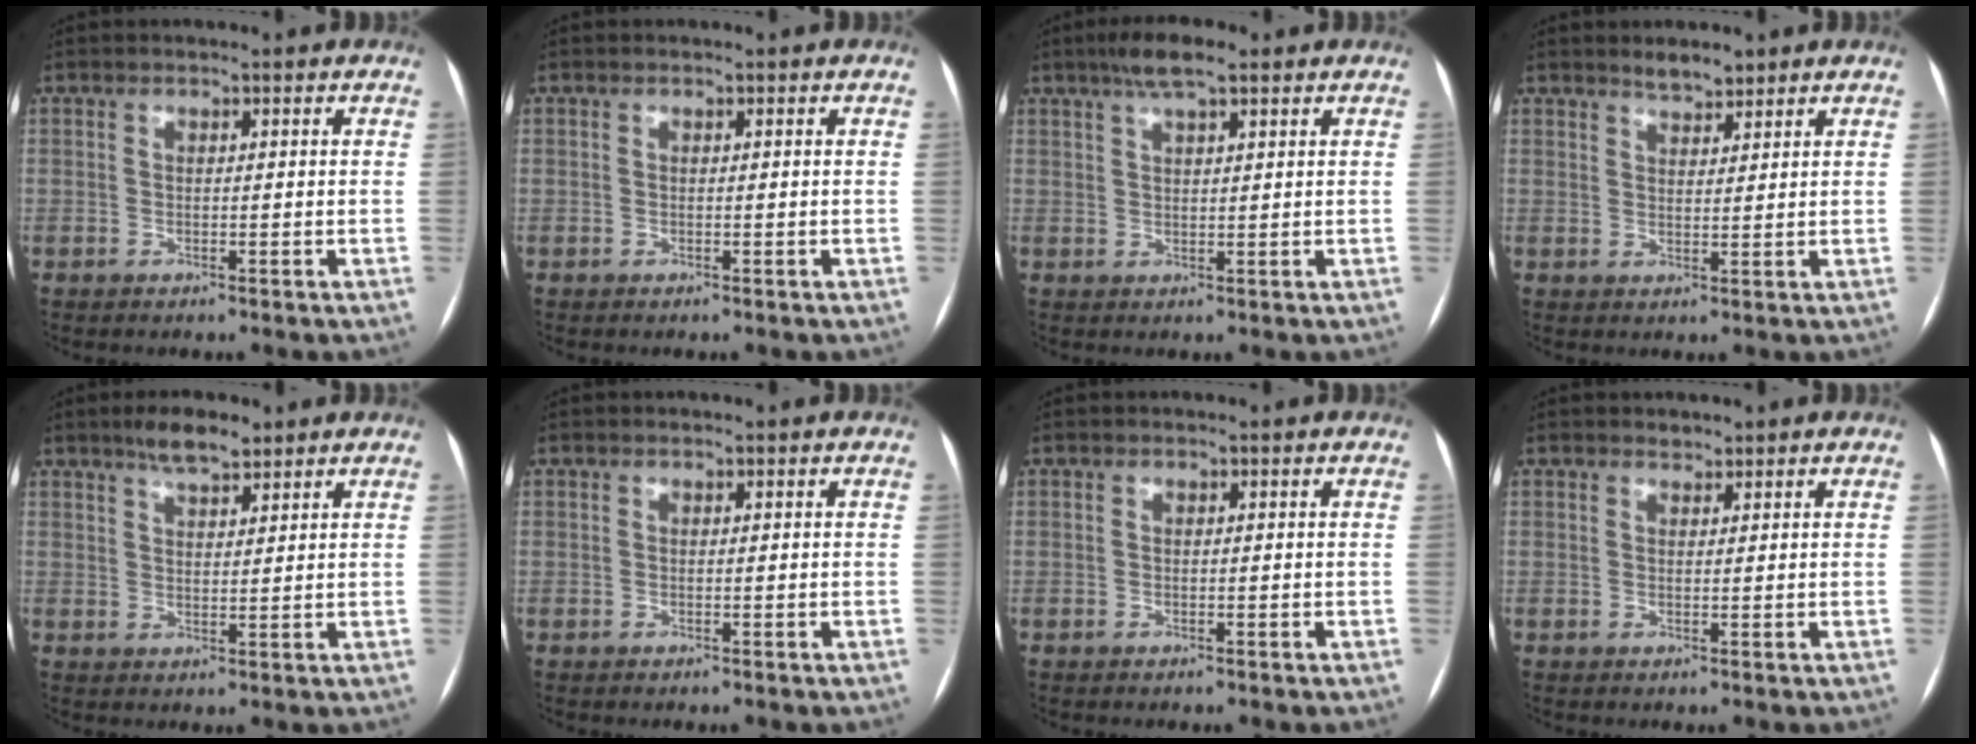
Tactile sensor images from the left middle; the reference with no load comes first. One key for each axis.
{"total": 0.0}
{"total": 5.3, "fx": 3.5, "fy": 1.0, "fz": 3.8, "tx": -0.074, "ty": 0.016, "tz": 0.060}
{"total": 2.7, "fx": 2.4, "fy": 0.7, "fz": 1.0, "tx": -0.021, "ty": -0.001, "tz": 0.041}
{"total": 4.9, "fx": 3.8, "fy": 1.2, "fz": 2.8, "tx": -0.053, "ty": 0.006, "tz": 0.064}
{"total": 0.0}
{"total": 0.0}
{"total": 1.0, "fx": 0.9, "fy": 0.4, "fz": 0.1, "tx": -0.006, "ty": 0.000, "tz": 0.014}